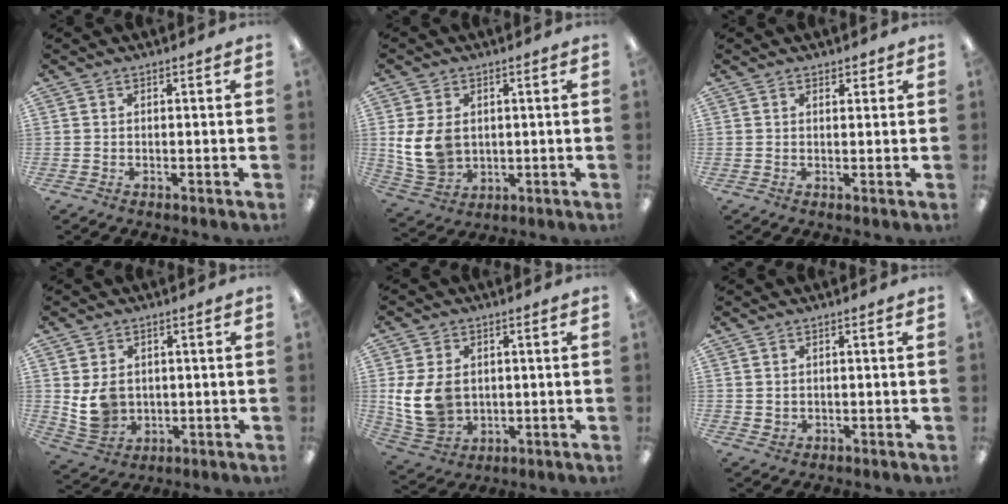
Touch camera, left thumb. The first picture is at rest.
{"total": 10.1, "force": [1.2, 7.8, 6.4], "torque": [-0.159, 0.004, 0.022]}
{"total": 1.5, "force": [1.1, 1.0, 0.2], "torque": [0.004, -0.001, 0.019]}
{"total": 7.5, "force": [1.1, 6.4, 3.7], "torque": [-0.074, 0.002, 0.022]}
{"total": 11.8, "force": [0.8, 9.0, 7.5], "torque": [-0.184, 0.003, 0.017]}
{"total": 1.4, "force": [0.9, 1.1, 0.2], "torque": [-0.004, 0.002, 0.015]}